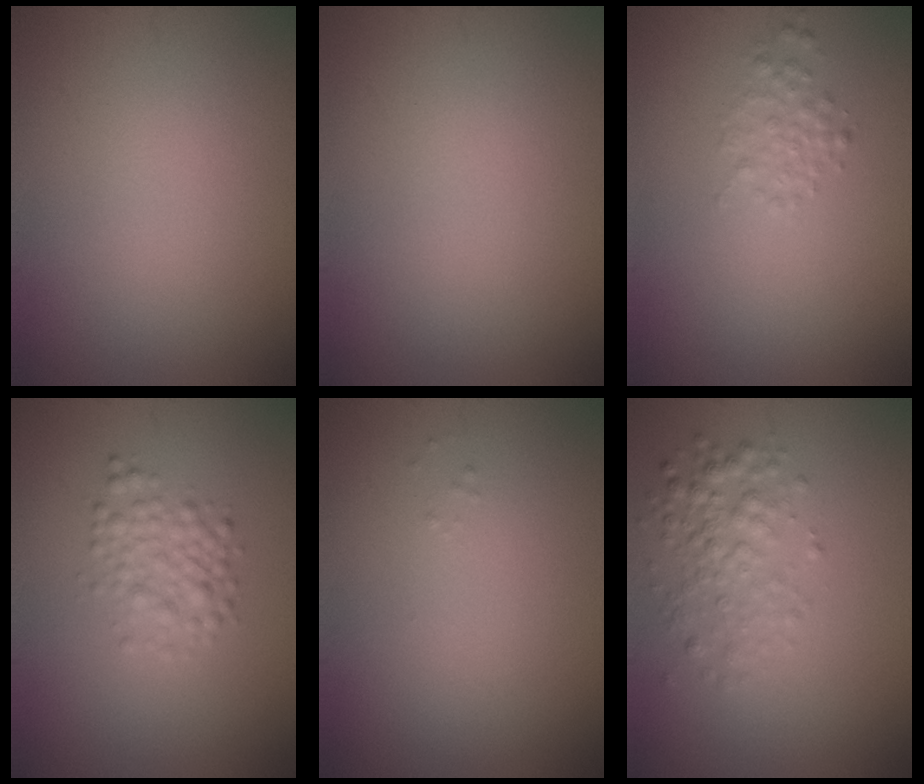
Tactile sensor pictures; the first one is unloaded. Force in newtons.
{"total": 0.0}
{"total": 1.5, "press": 1.5, "slide": 0.1}
{"total": 2.6, "press": 2.6, "slide": 0.0}
{"total": 0.0}
{"total": 3.0, "press": 3.0, "slide": 0.1}